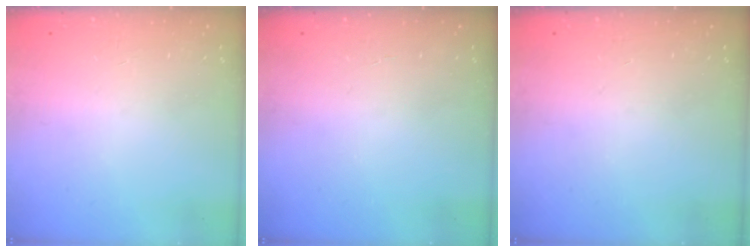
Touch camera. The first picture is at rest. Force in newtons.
{"total": 1.9, "press": 1.9, "slide": 0.2}
{"total": 0.0}